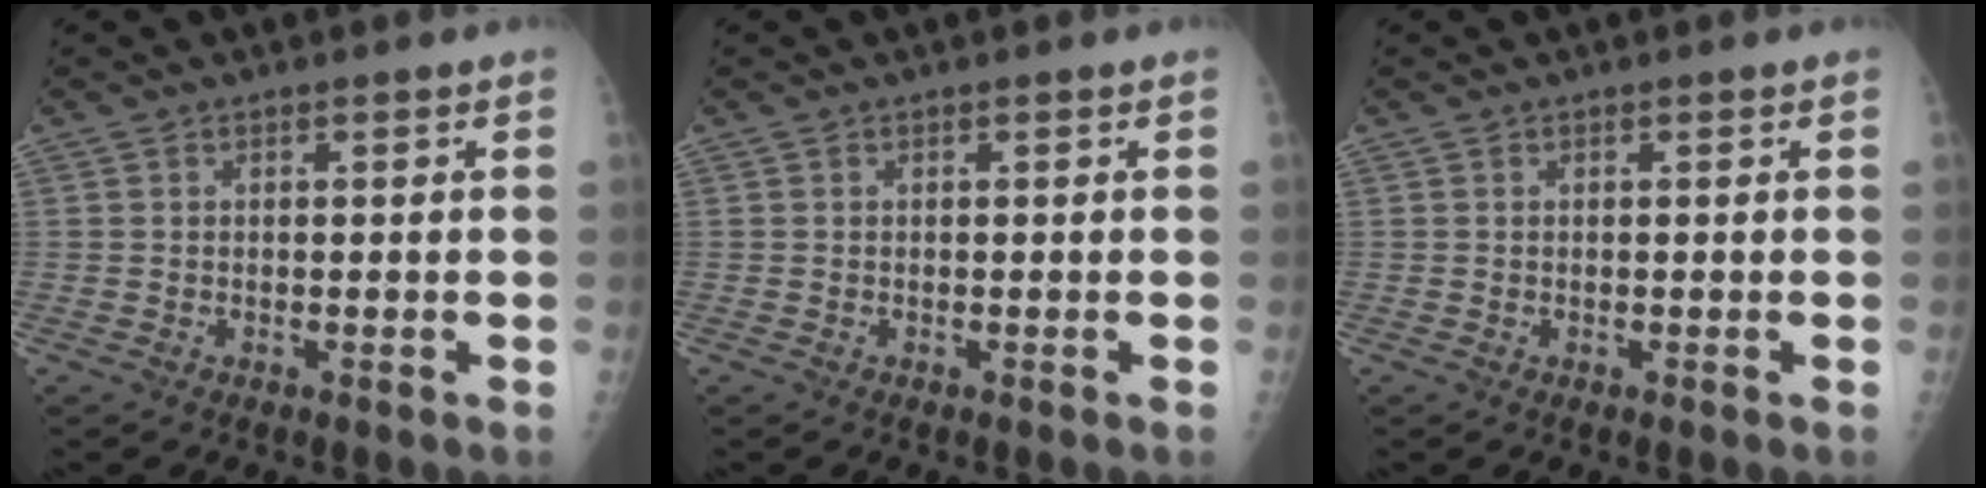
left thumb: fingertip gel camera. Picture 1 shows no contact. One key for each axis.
{"total": 0.0}
{"total": 0.0}